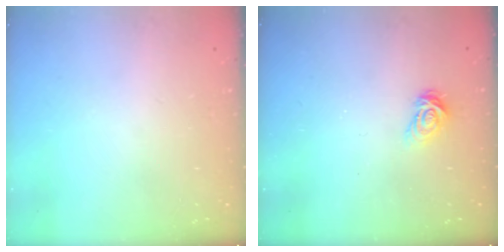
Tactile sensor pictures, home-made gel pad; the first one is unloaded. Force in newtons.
{"total": 4.1, "press": 4.1, "slide": 0.5}